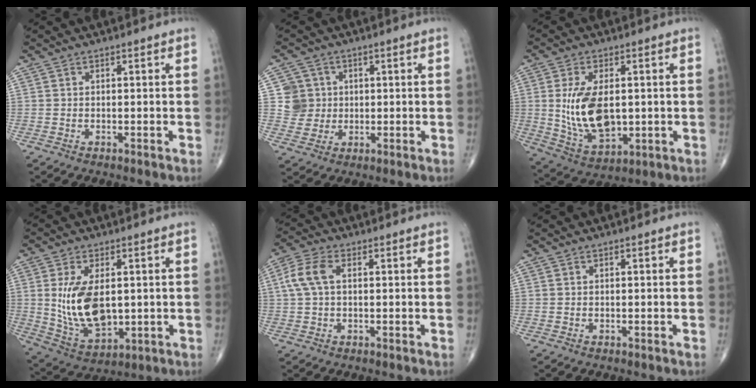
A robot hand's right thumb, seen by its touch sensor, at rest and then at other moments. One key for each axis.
{"total": 5.8, "fx": 1.0, "fy": 5.7, "fz": 0.5, "tx": 0.024, "ty": 0.003, "tz": 0.016}
{"total": 13.5, "fx": 0.5, "fy": 7.6, "fz": 11.2, "tx": -0.193, "ty": -0.014, "tz": 0.025}
{"total": 13.3, "fx": 1.0, "fy": 7.4, "fz": 11.0, "tx": -0.192, "ty": -0.015, "tz": 0.035}
{"total": 6.1, "fx": 1.1, "fy": 3.4, "fz": 4.9, "tx": -0.121, "ty": 0.018, "tz": 0.019}
{"total": 0.0}